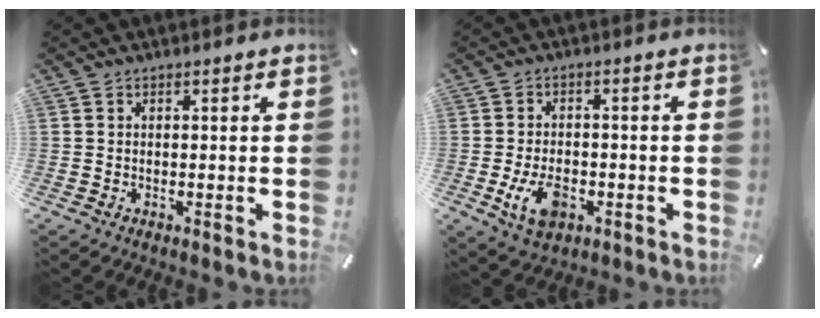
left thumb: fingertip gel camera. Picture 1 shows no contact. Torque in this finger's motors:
{"motor_torque": [1.02, 1.16, 0.63, 0.24, 0.17]}